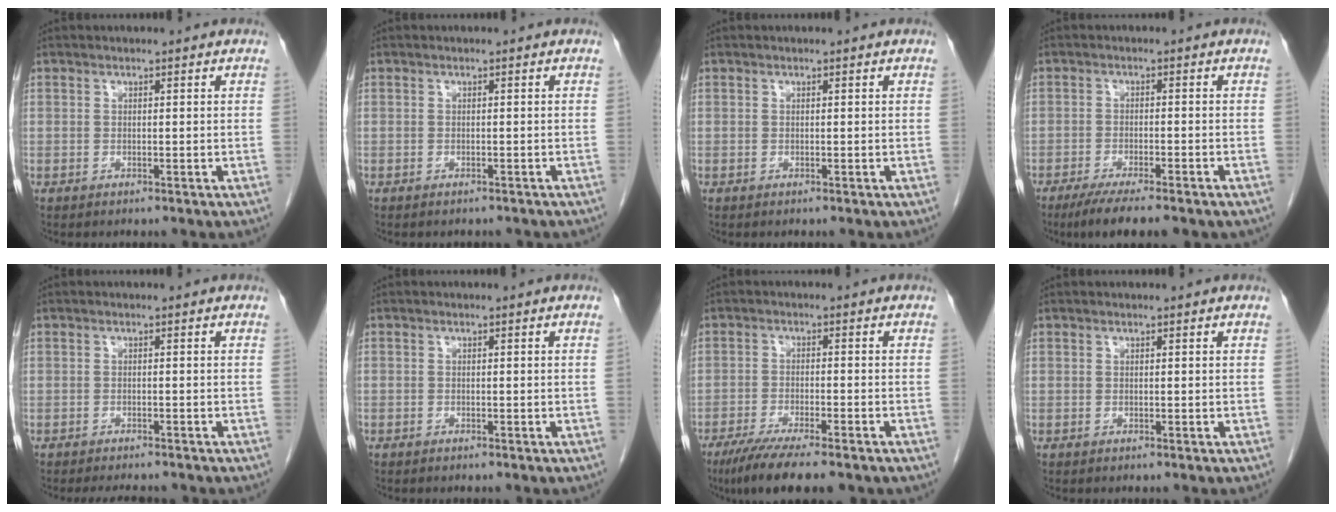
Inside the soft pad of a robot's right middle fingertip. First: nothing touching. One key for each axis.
{"total": 2.9, "fx": -2.5, "fy": 1.0, "fz": 0.9, "tx": -0.015, "ty": -0.004, "tz": -0.026}
{"total": 0.0}
{"total": 9.4, "fx": -7.2, "fy": 1.7, "fz": 5.9, "tx": -0.081, "ty": -0.016, "tz": -0.102}
{"total": 4.6, "fx": -4.2, "fy": 1.1, "fz": 1.7, "tx": -0.017, "ty": -0.005, "tz": -0.057}
{"total": 0.0}
{"total": 10.7, "fx": -8.1, "fy": 1.6, "fz": 6.8, "tx": -0.102, "ty": -0.020, "tz": -0.122}
{"total": 0.0}